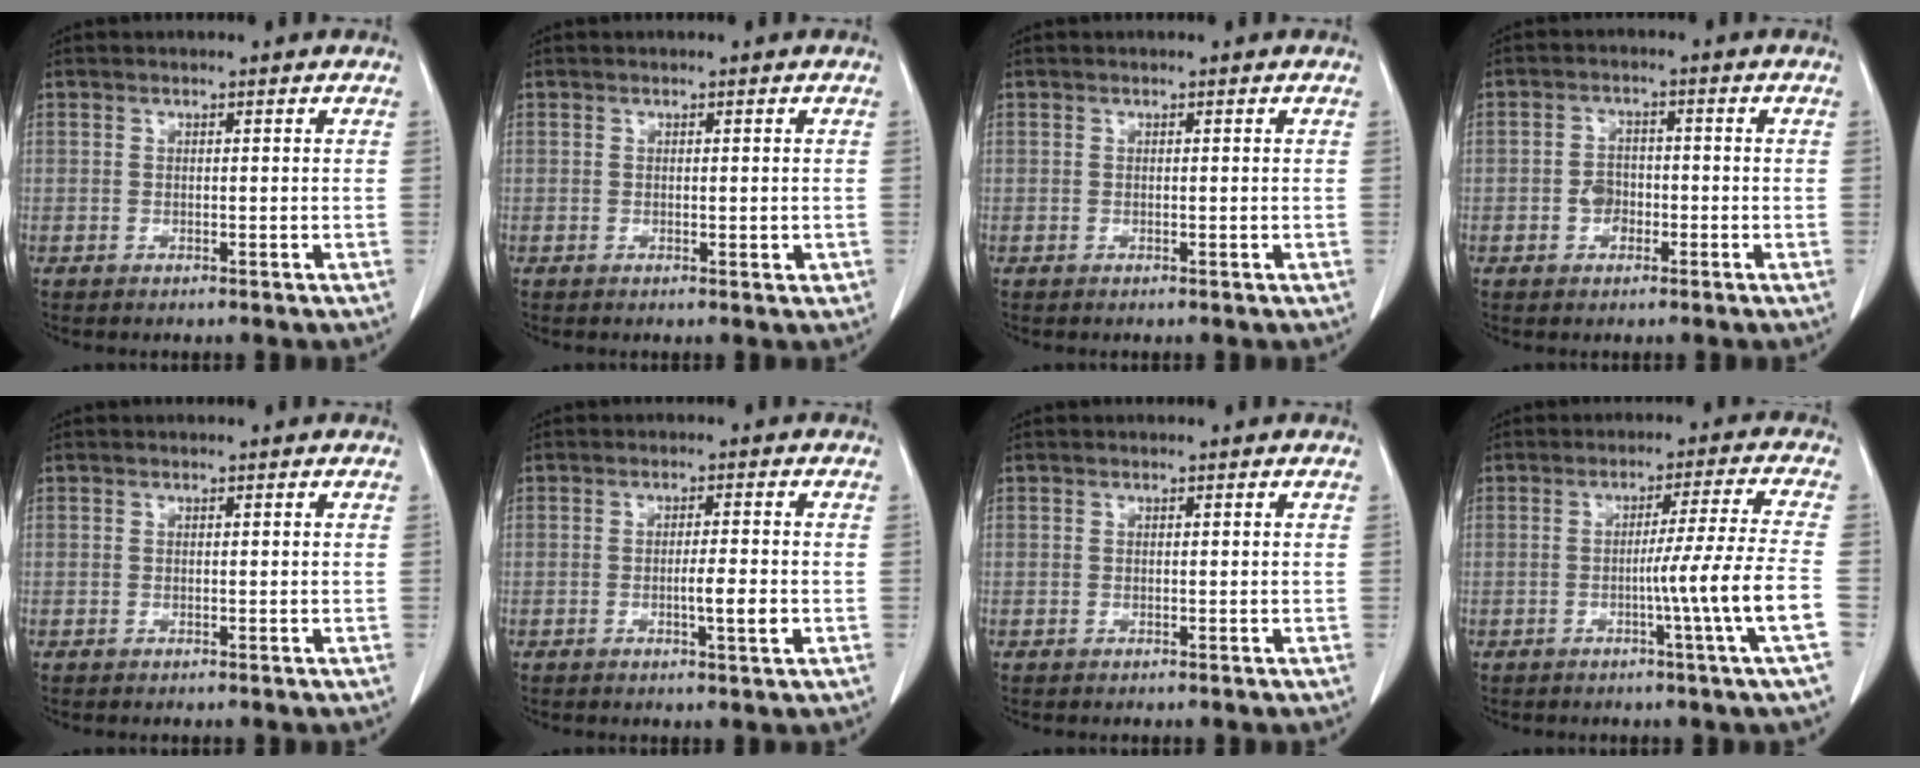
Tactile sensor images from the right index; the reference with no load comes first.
{"total": 1.4, "force": [-0.2, 0.5, 1.3], "torque": [-0.016, -0.001, 0.002]}
{"total": 0.0}
{"total": 3.1, "force": [-1.0, 2.3, 1.8], "torque": [-0.026, 0.012, -0.017]}
{"total": 0.0}
{"total": 3.9, "force": [-0.9, 0.0, 3.8], "torque": [-0.056, -0.002, -0.012]}
{"total": 0.0}
{"total": 9.4, "force": [-2.6, -2.9, 8.5], "torque": [-0.123, -0.012, -0.041]}